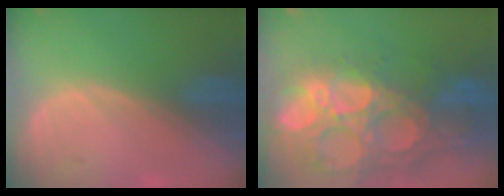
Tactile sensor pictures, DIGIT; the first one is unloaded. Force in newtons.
{"total": 15.2, "press": 12.6, "slide": 8.5}